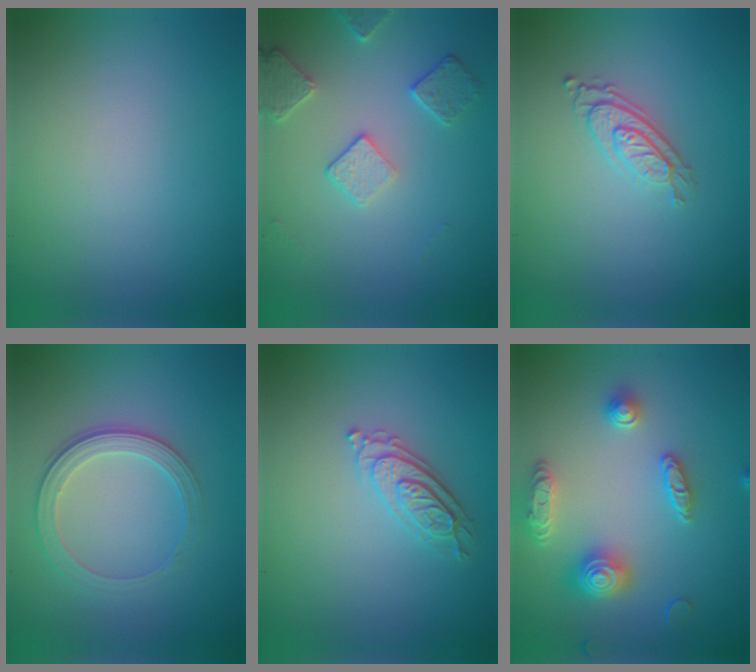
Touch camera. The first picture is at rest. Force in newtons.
{"total": 2.9, "press": 2.8, "slide": 0.9}
{"total": 2.8, "press": 2.0, "slide": 1.8}
{"total": 2.8, "press": 2.6, "slide": 0.8}
{"total": 2.4, "press": 2.3, "slide": 0.7}
{"total": 4.2, "press": 4.1, "slide": 1.0}